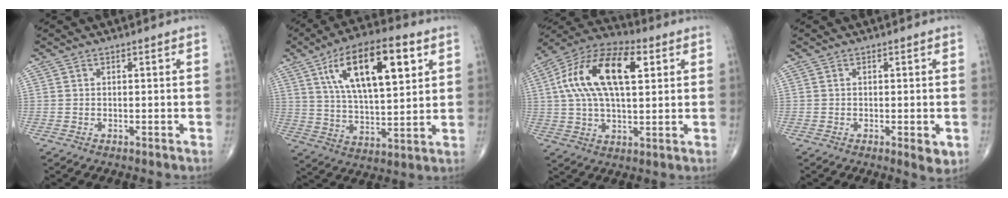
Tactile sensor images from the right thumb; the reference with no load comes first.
{"total": 19.4, "force": [7.6, 7.6, 16.1], "torque": [-0.253, -0.015, 0.129]}
{"total": 19.0, "force": [4.8, 9.2, 15.9], "torque": [-0.290, 0.020, 0.077]}
{"total": 2.9, "force": [-0.7, 0.9, 2.7], "torque": [-0.031, -0.008, -0.009]}